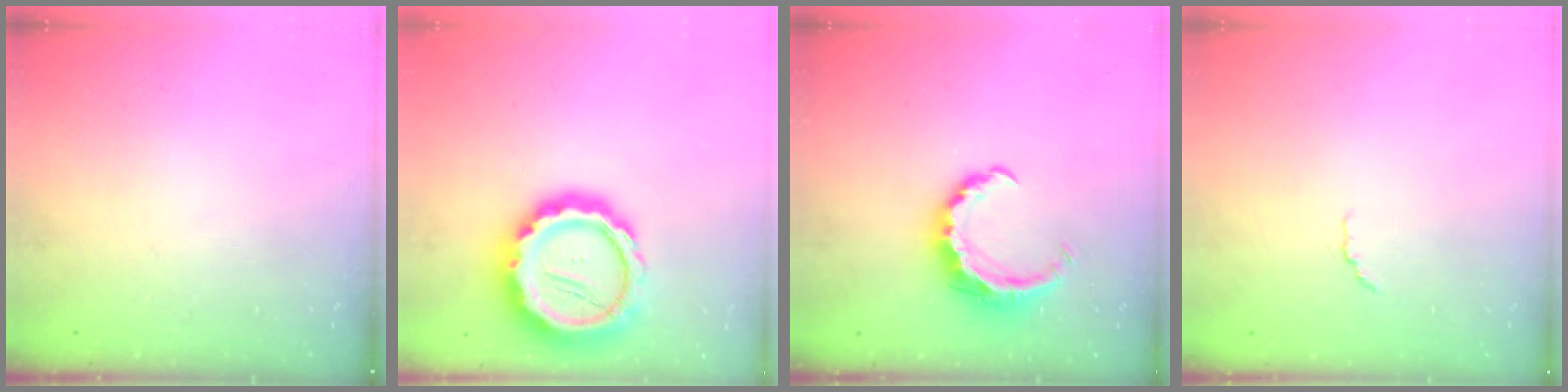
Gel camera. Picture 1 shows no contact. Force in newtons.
{"total": 21.5, "press": 21.1, "slide": 3.9}
{"total": 8.1, "press": 8.0, "slide": 0.7}
{"total": 1.4, "press": 1.2, "slide": 0.6}